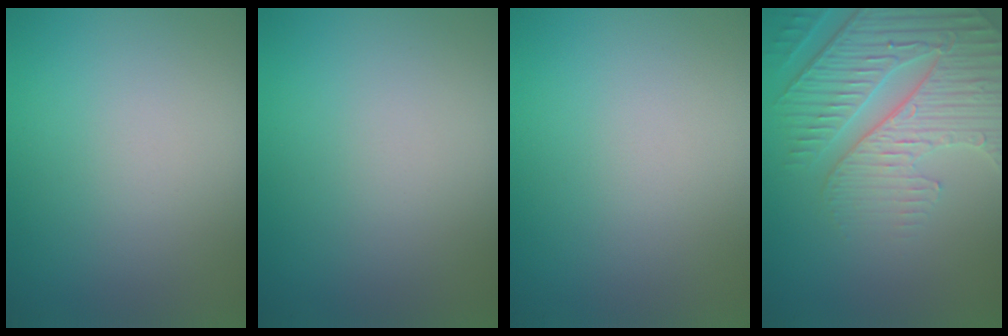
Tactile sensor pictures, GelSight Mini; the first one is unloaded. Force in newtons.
{"total": 0.0}
{"total": 0.0}
{"total": 7.0, "press": 5.4, "slide": 4.5}